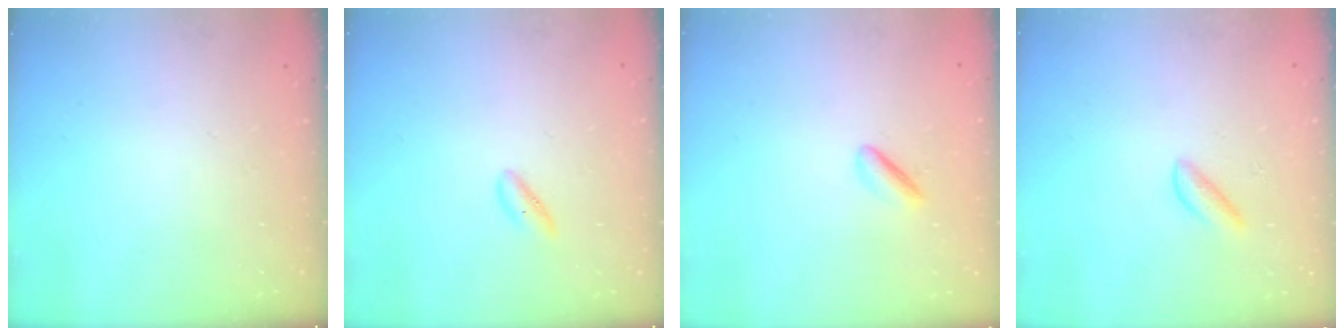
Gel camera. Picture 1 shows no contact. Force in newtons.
{"total": 3.7, "press": 3.5, "slide": 1.3}
{"total": 1.8, "press": 1.7, "slide": 0.6}
{"total": 2.9, "press": 2.9, "slide": 0.3}